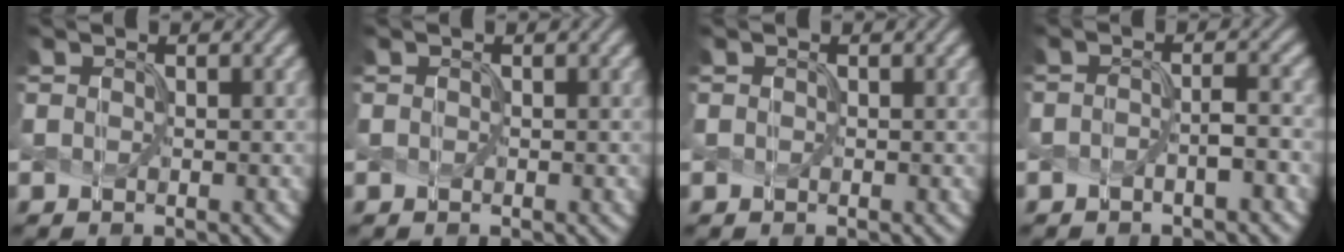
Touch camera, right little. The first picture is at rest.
{"total": 0.0}
{"total": 0.0}
{"total": 1.7, "force": [-0.7, 0.4, 1.5], "torque": [-0.024, 0.002, -0.017]}